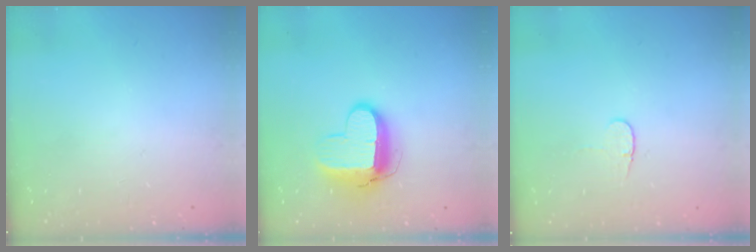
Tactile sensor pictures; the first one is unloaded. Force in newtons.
{"total": 11.4, "press": 11.3, "slide": 0.9}
{"total": 3.7, "press": 3.6, "slide": 0.4}